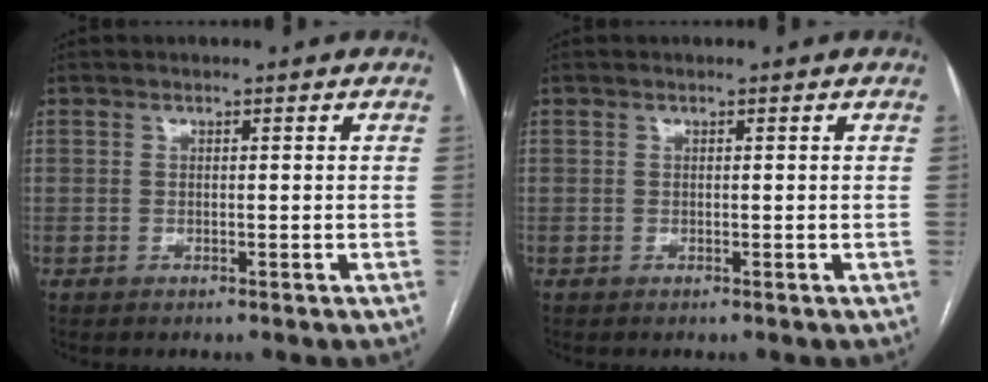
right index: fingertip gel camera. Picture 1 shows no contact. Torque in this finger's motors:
{"motor_torque": [-0.04, 0.04, 0.00, 0.00]}